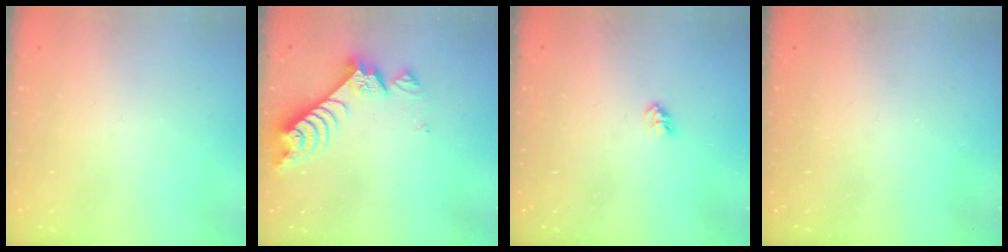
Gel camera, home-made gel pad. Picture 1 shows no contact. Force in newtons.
{"total": 8.5, "press": 8.4, "slide": 0.8}
{"total": 2.6, "press": 2.6, "slide": 0.4}
{"total": 0.0}